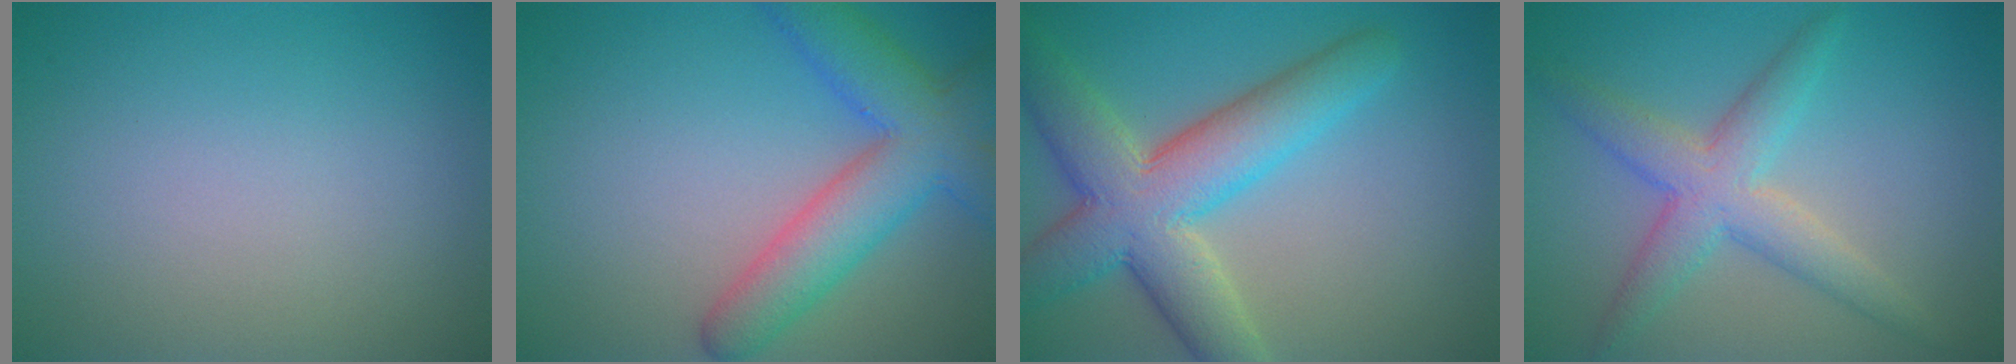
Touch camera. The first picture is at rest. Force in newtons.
{"total": 6.9, "press": 6.9, "slide": 0.3}
{"total": 8.8, "press": 8.8, "slide": 0.6}
{"total": 4.5, "press": 4.5, "slide": 0.2}